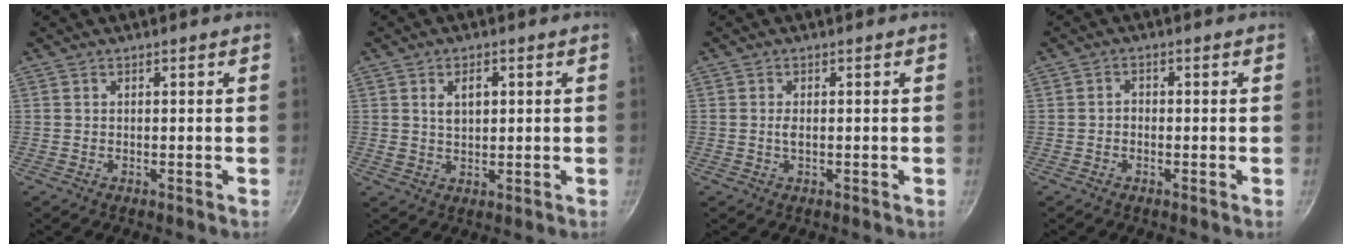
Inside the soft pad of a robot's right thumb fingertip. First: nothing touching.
{"total": 4.3, "force": [1.1, 2.6, 3.2], "torque": [-0.041, -0.003, 0.022]}
{"total": 1.3, "force": [-0.1, 0.6, 1.1], "torque": [-0.023, 0.001, -0.003]}
{"total": 1.3, "force": [-0.6, 1.0, 0.6], "torque": [-0.007, 0.009, -0.012]}